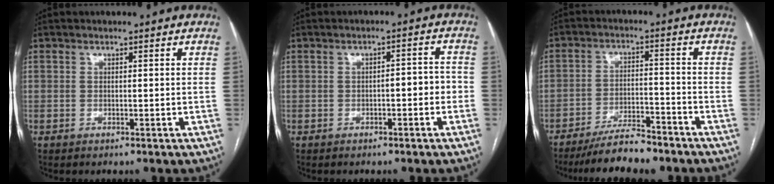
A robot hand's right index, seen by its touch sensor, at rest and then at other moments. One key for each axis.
{"total": 3.3, "fx": -1.0, "fy": 1.0, "fz": 3.0, "tx": -0.039, "ty": 0.019, "tz": -0.012}
{"total": 8.6, "fx": -7.5, "fy": 1.6, "fz": 3.8, "tx": -0.062, "ty": -0.010, "tz": -0.129}